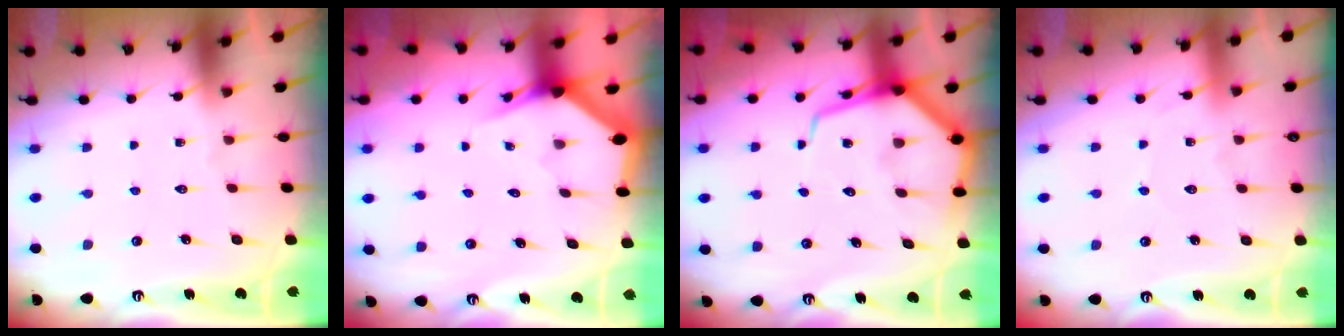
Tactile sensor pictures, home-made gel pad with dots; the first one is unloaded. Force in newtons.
{"total": 3.0, "press": 3.0, "slide": 0.0}
{"total": 8.8, "press": 8.8, "slide": 1.0}
{"total": 2.4, "press": 2.4, "slide": 0.3}